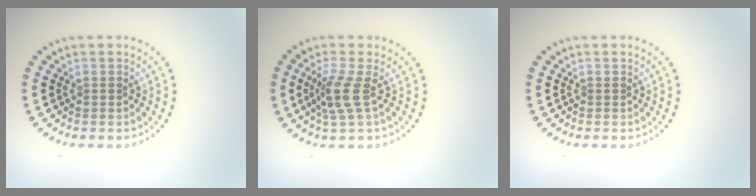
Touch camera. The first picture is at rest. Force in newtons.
{"total": 2.7, "press": 2.1, "slide": 1.8}
{"total": 0.0}